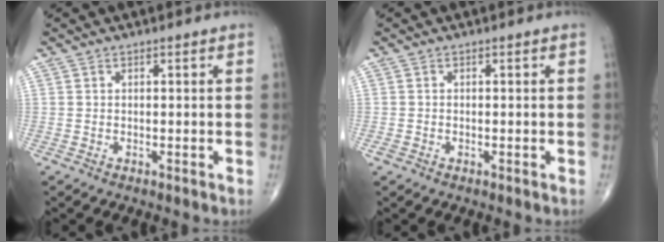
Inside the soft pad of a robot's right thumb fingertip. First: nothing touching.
{"total": 0.5, "force": [-0.3, 0.4, 0.3], "torque": [-0.008, 0.000, -0.006]}